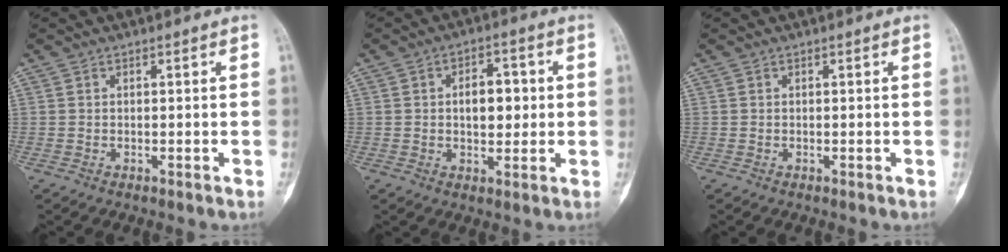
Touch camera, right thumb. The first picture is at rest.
{"total": 6.9, "force": [0.6, 4.2, 5.5], "torque": [-0.054, 0.011, 0.009]}
{"total": 0.0}